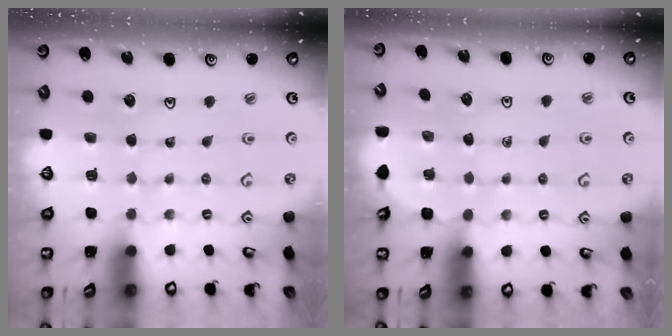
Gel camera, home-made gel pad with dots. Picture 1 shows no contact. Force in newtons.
{"total": 2.7, "press": 2.6, "slide": 0.8}